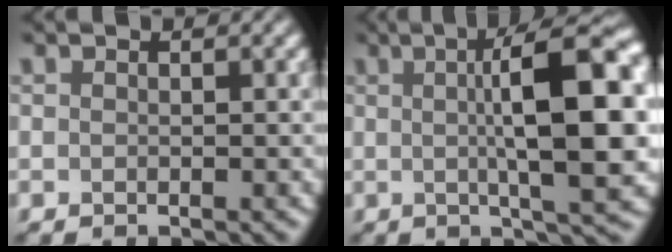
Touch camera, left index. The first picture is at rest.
{"total": 12.2, "force": [1.3, 3.1, 11.8], "torque": [-0.155, 0.010, 0.018]}